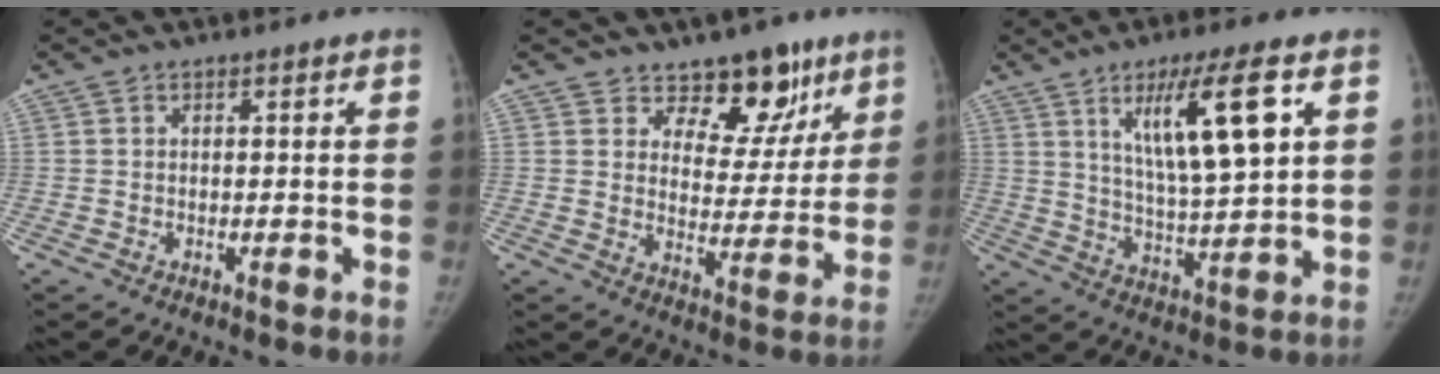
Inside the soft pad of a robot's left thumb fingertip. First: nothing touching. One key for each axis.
{"total": 11.7, "fx": 7.9, "fy": 7.1, "fz": 4.8, "tx": -0.002, "ty": -0.041, "tz": 0.116}
{"total": 14.3, "fx": 5.7, "fy": 2.7, "fz": 12.9, "tx": -0.220, "ty": -0.027, "tz": 0.105}